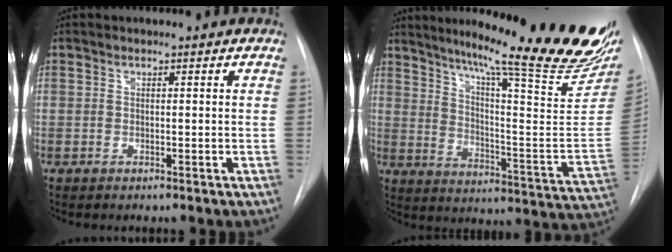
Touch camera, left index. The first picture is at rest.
{"total": 27.0, "force": [21.7, 1.5, 16.0], "torque": [-0.236, -0.086, 0.283]}